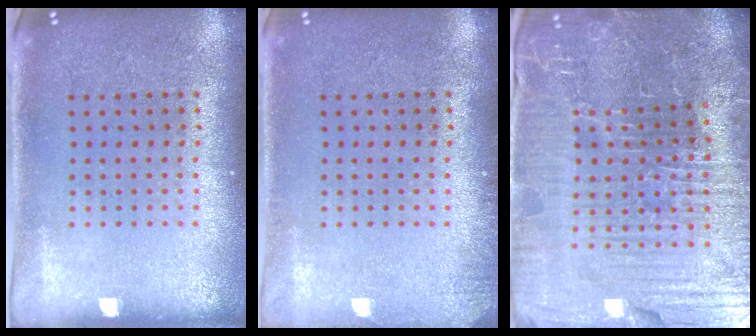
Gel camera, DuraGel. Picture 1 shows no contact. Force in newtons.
{"total": 1.0, "press": 1.0, "slide": 0.1}
{"total": 6.2, "press": 5.8, "slide": 2.1}